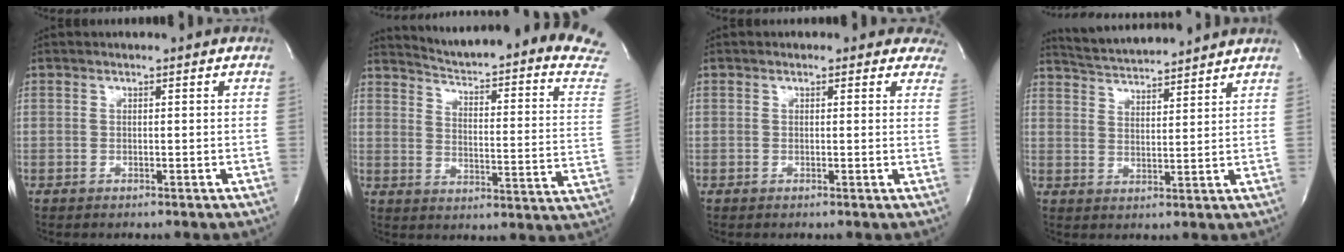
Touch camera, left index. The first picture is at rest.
{"total": 24.0, "force": [22.0, 1.2, 9.6], "torque": [-0.133, -0.118, 0.248]}
{"total": 4.3, "force": [3.5, 2.5, 0.1], "torque": [0.031, -0.009, 0.006]}
{"total": 10.5, "force": [10.1, 0.3, 2.9], "torque": [-0.064, 0.021, 0.158]}